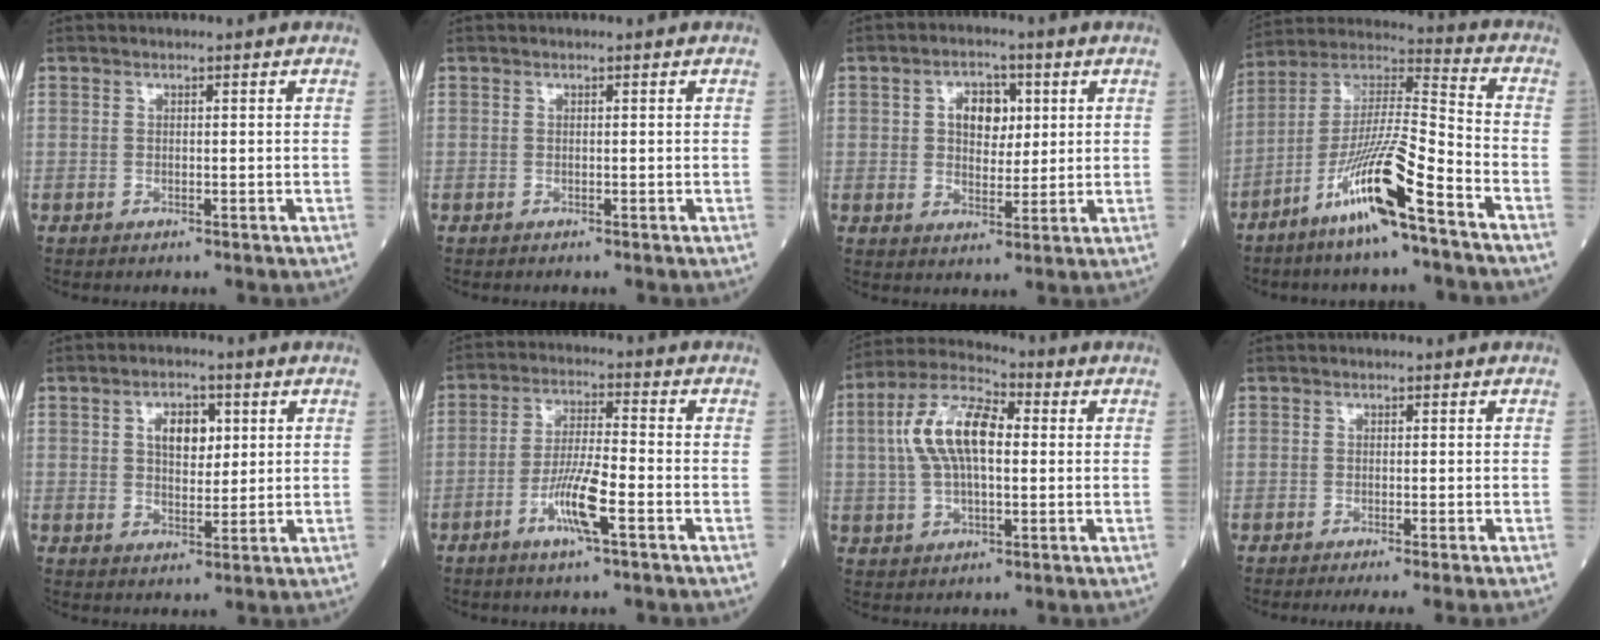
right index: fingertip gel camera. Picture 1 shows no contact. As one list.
[{"total": 0.0}, {"total": 6.0, "force": [1.7, 3.8, 4.3], "torque": [-0.068, 0.015, 0.030]}, {"total": 14.8, "force": [-8.4, 0.6, 12.2], "torque": [-0.241, -0.013, -0.160]}, {"total": 5.5, "force": [1.8, 3.0, 4.3], "torque": [-0.070, 0.008, 0.032]}, {"total": 7.8, "force": [-3.4, 0.7, 7.0], "torque": [-0.138, -0.005, -0.065]}, {"total": 11.8, "force": [1.6, 5.0, 10.6], "torque": [-0.224, 0.027, 0.025]}, {"total": 2.6, "force": [-2.1, -0.6, 1.3], "torque": [-0.014, -0.003, -0.033]}]